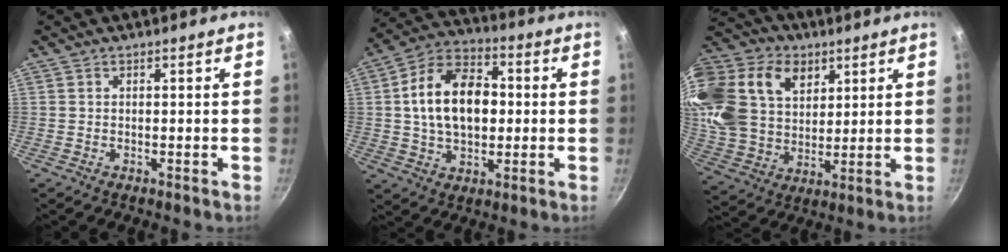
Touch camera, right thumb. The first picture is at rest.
{"total": 16.4, "force": [1.1, 10.8, 12.3], "torque": [-0.177, 0.024, 0.006]}
{"total": 28.8, "force": [12.0, 20.6, 16.3], "torque": [-0.353, 0.018, 0.224]}